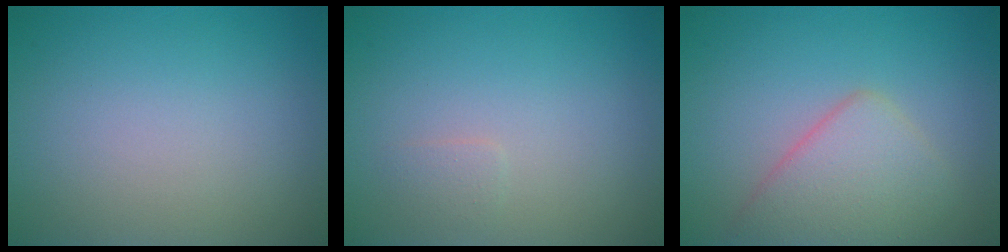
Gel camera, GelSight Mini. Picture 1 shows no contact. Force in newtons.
{"total": 0.7, "press": 0.7, "slide": 0.1}
{"total": 4.3, "press": 4.3, "slide": 0.1}